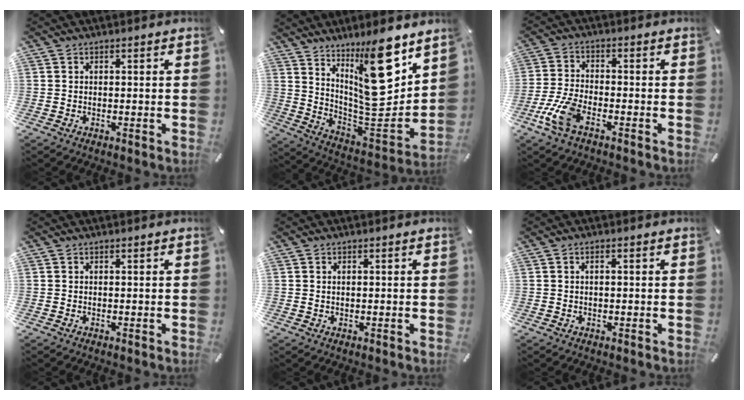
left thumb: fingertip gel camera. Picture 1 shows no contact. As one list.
[{"total": 21.2, "force": [12.0, 7.8, 15.6], "torque": [-0.231, -0.102, 0.196]}, {"total": 8.1, "force": [-4.1, 3.6, 6.0], "torque": [-0.147, -0.004, -0.076]}, {"total": 0.0}, {"total": 1.0, "force": [0.2, 0.4, 0.8], "torque": [-0.017, 0.002, 0.003]}, {"total": 1.0, "force": [0.1, 0.4, 0.9], "torque": [-0.019, 0.002, 0.000]}]